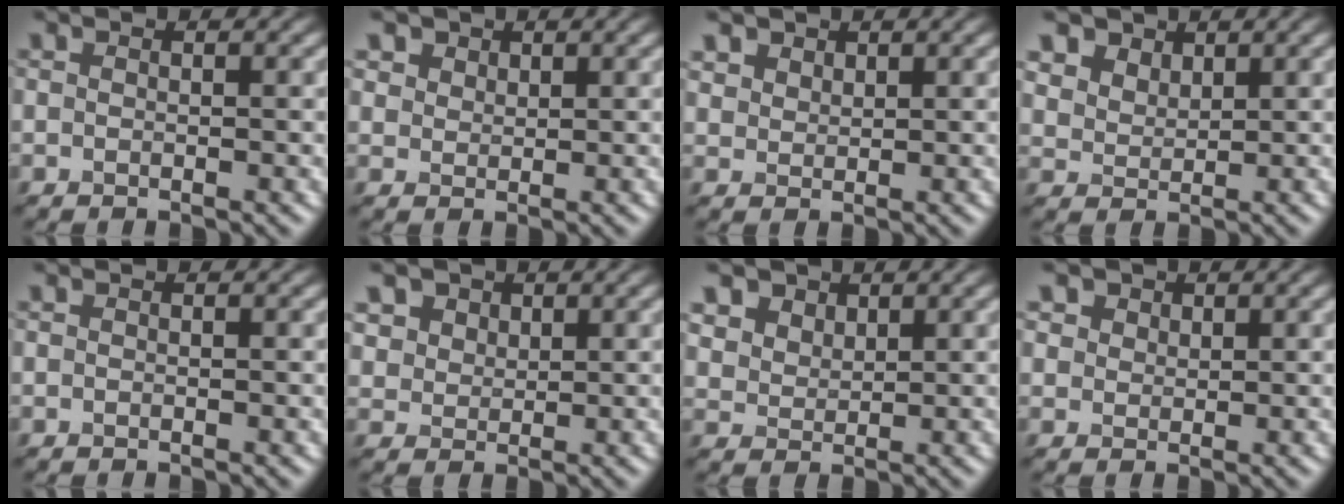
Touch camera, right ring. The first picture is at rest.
{"total": 1.4, "force": [1.0, 0.0, -1.0], "torque": [-0.014, -0.006, 0.040]}
{"total": 1.6, "force": [1.0, -0.3, -1.2], "torque": [-0.013, -0.006, 0.052]}
{"total": 3.0, "force": [2.8, 1.0, -0.2], "torque": [-0.050, 0.003, 0.084]}
{"total": 0.0}
{"total": 2.5, "force": [2.1, 1.3, 0.0], "torque": [-0.052, 0.006, 0.067]}
{"total": 2.8, "force": [2.5, 1.2, -0.1], "torque": [-0.052, 0.004, 0.078]}
{"total": 1.2, "force": [0.8, 0.0, -0.8], "torque": [-0.010, 0.003, 0.025]}